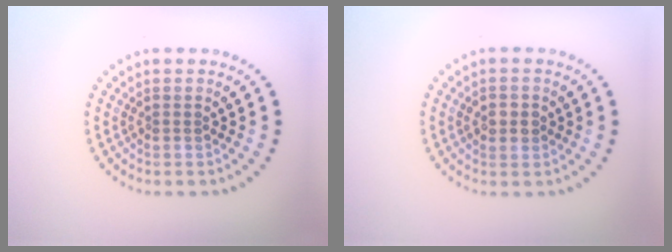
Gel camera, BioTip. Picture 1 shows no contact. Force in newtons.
{"total": 1.9, "press": 1.8, "slide": 0.4}